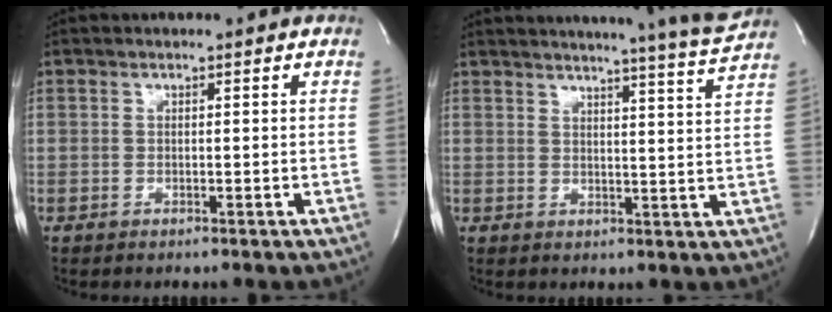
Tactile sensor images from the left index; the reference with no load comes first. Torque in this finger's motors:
{"motor_torque": [0.86, -1.27, 0.61, 0.13]}